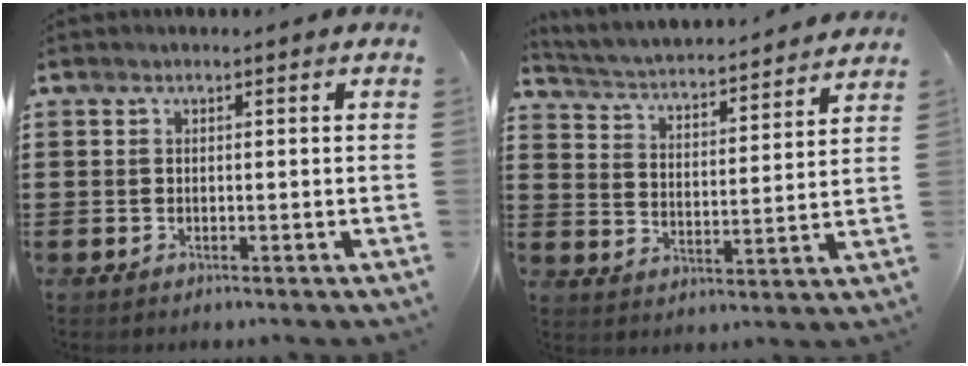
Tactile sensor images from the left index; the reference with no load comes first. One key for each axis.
{"total": 3.2, "fx": 3.1, "fy": -0.3, "fz": 0.4, "tx": -0.028, "ty": -0.033, "tz": 0.044}